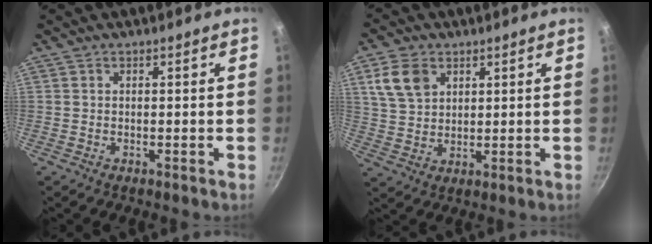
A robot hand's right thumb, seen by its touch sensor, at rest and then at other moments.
{"total": 8.2, "force": [3.5, 5.8, 4.6], "torque": [-0.072, -0.005, 0.071]}